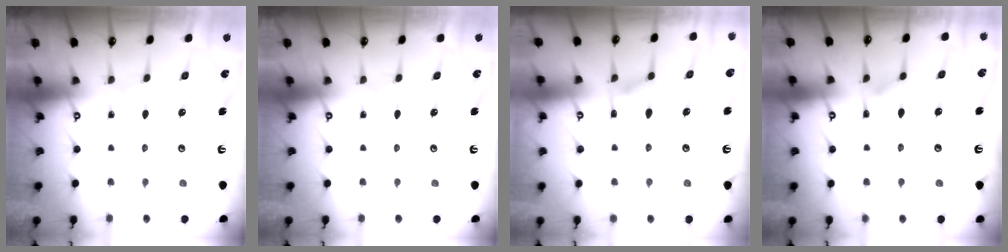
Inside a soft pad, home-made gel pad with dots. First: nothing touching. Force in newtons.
{"total": 0.0}
{"total": 1.5, "press": 0.2, "slide": 1.5}
{"total": 4.8, "press": 4.8, "slide": 0.5}